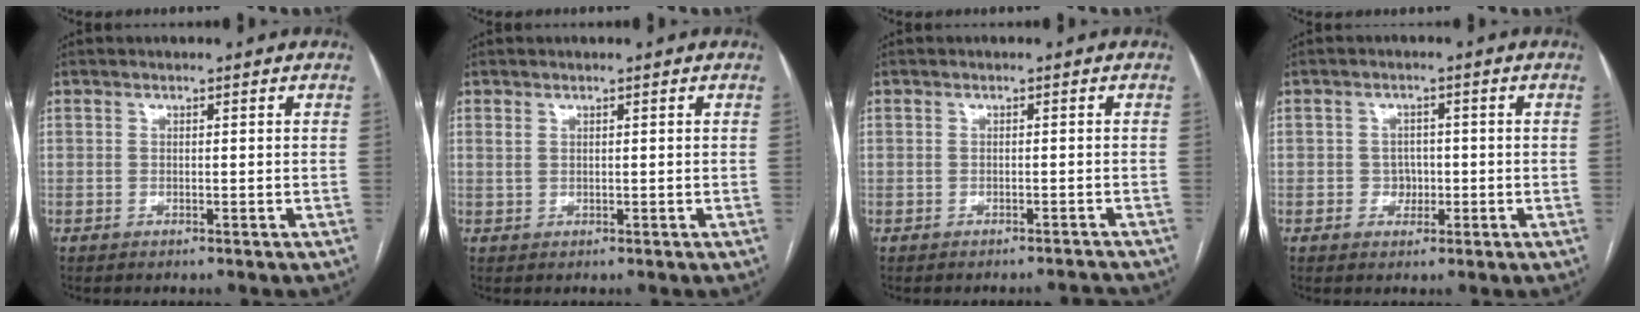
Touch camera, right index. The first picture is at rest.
{"total": 0.8, "force": [0.6, 0.3, 0.4], "torque": [-0.009, 0.006, 0.016]}
{"total": 1.6, "force": [-1.5, 0.3, -0.3], "torque": [0.012, 0.000, -0.015]}
{"total": 2.6, "force": [-0.5, 2.4, 0.9], "torque": [-0.002, 0.007, -0.005]}